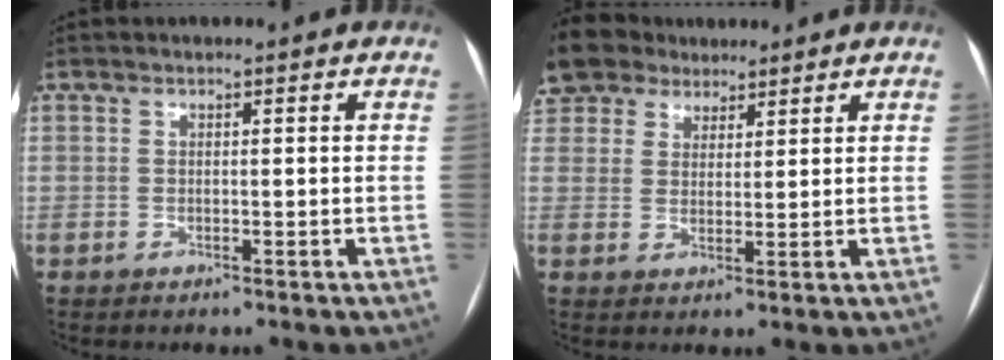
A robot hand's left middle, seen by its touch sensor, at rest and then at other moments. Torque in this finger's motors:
{"motor_torque": [0.43, -0.29, 1.06, 0.21]}